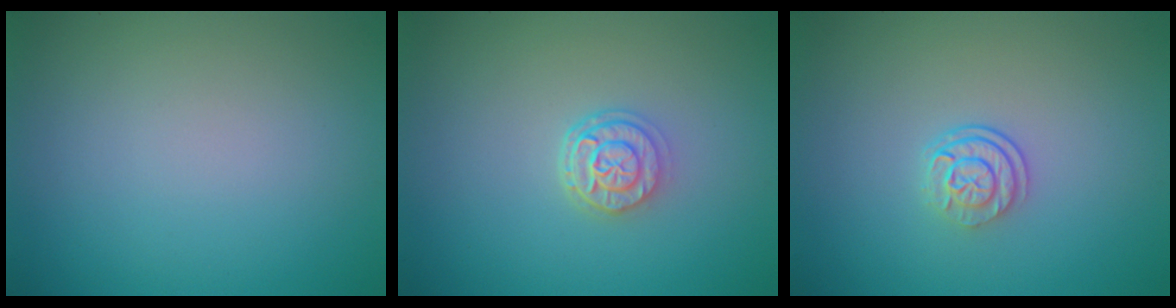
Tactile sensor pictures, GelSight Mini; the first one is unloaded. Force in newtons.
{"total": 2.7, "press": 2.2, "slide": 1.6}
{"total": 2.4, "press": 1.8, "slide": 1.6}